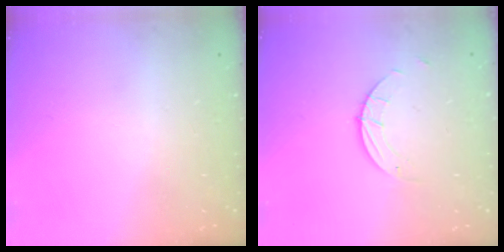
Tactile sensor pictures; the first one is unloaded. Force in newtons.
{"total": 1.5, "press": 1.5, "slide": 0.1}